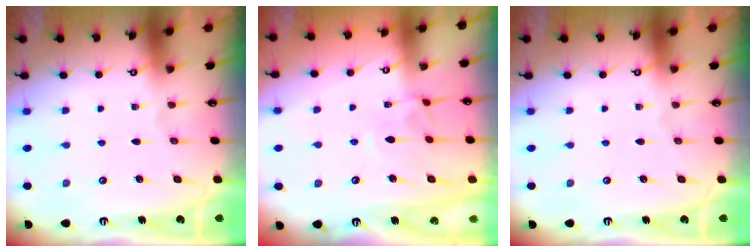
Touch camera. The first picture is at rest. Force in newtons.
{"total": 3.4, "press": 3.4, "slide": 0.6}
{"total": 0.0}